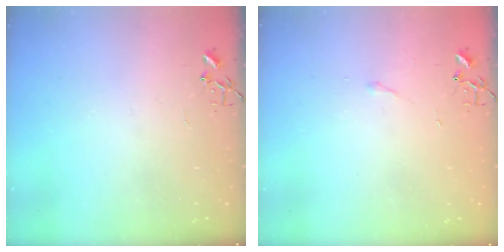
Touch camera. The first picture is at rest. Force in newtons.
{"total": 2.9, "press": 2.9, "slide": 0.5}